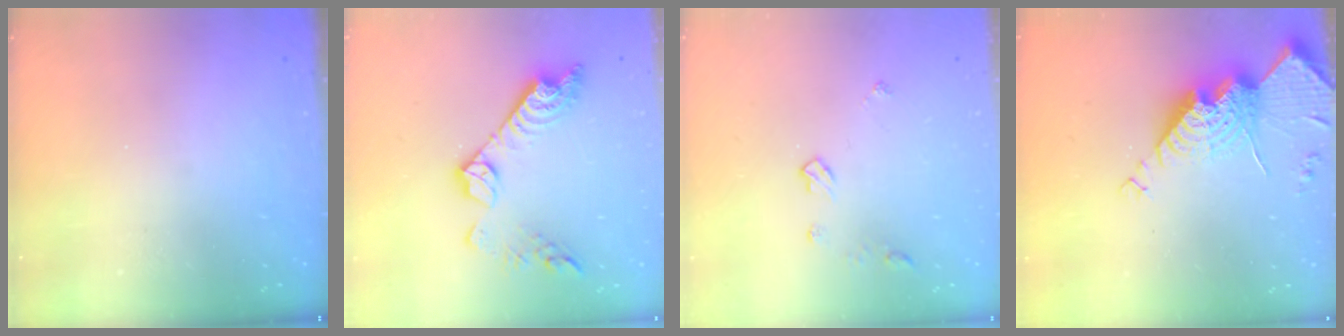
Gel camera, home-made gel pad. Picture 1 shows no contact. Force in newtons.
{"total": 14.5, "press": 14.4, "slide": 0.7}
{"total": 4.6, "press": 4.5, "slide": 0.8}
{"total": 16.7, "press": 16.6, "slide": 1.5}